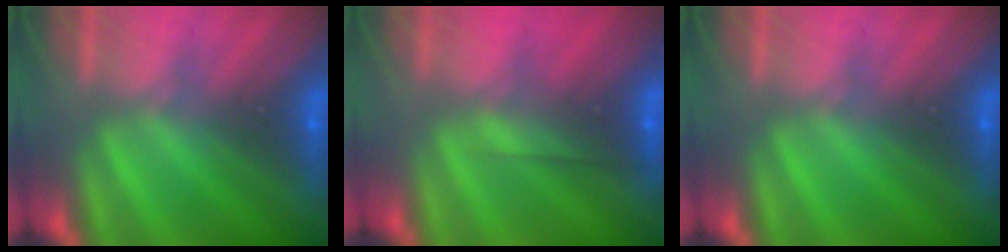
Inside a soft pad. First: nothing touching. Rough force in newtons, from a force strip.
{"total": 1.9}
{"total": 0.0}